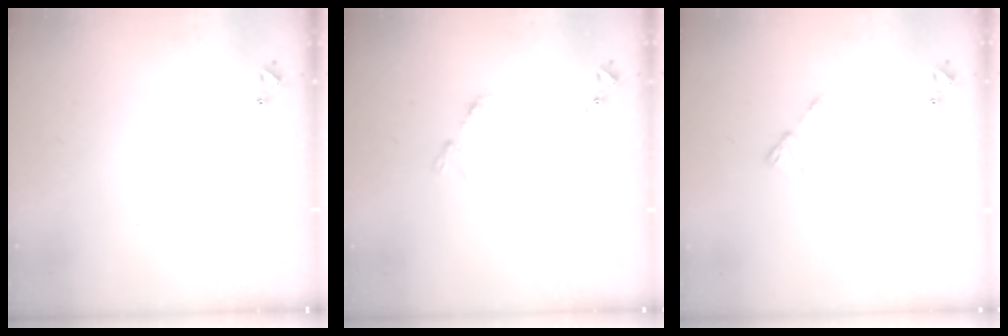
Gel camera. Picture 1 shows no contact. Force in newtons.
{"total": 2.9, "press": 2.8, "slide": 0.4}
{"total": 2.9, "press": 2.8, "slide": 0.4}